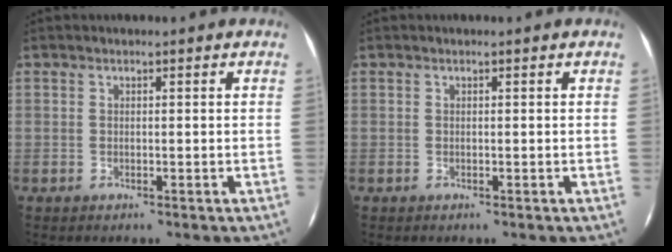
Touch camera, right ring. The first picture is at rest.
{"total": 0.0}